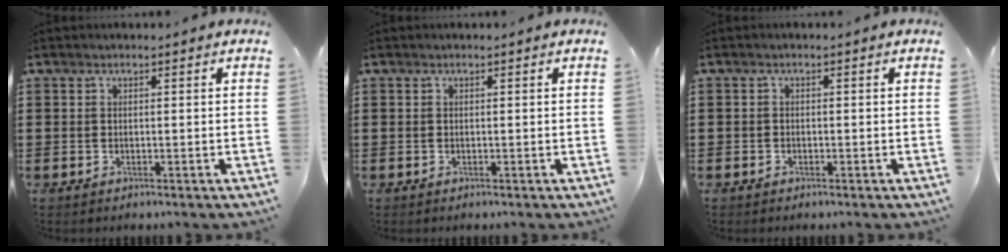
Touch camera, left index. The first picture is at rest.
{"total": 0.0}
{"total": 0.9, "force": [-0.8, 0.5, 0.1], "torque": [-0.003, 0.002, -0.018]}